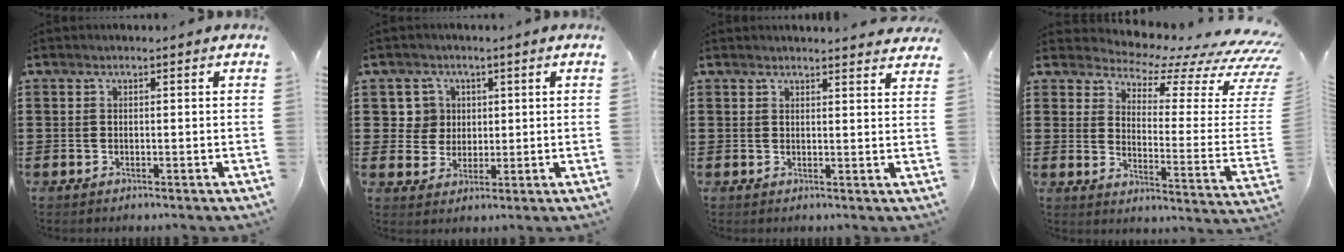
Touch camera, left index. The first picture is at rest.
{"total": 5.0, "force": [1.5, 4.7, 0.9], "torque": [-0.034, 0.011, 0.026]}
{"total": 2.2, "force": [2.2, 0.0, 0.2], "torque": [-0.001, -0.008, 0.039]}
{"total": 5.7, "force": [5.0, 0.7, 2.6], "torque": [-0.053, -0.060, 0.078]}